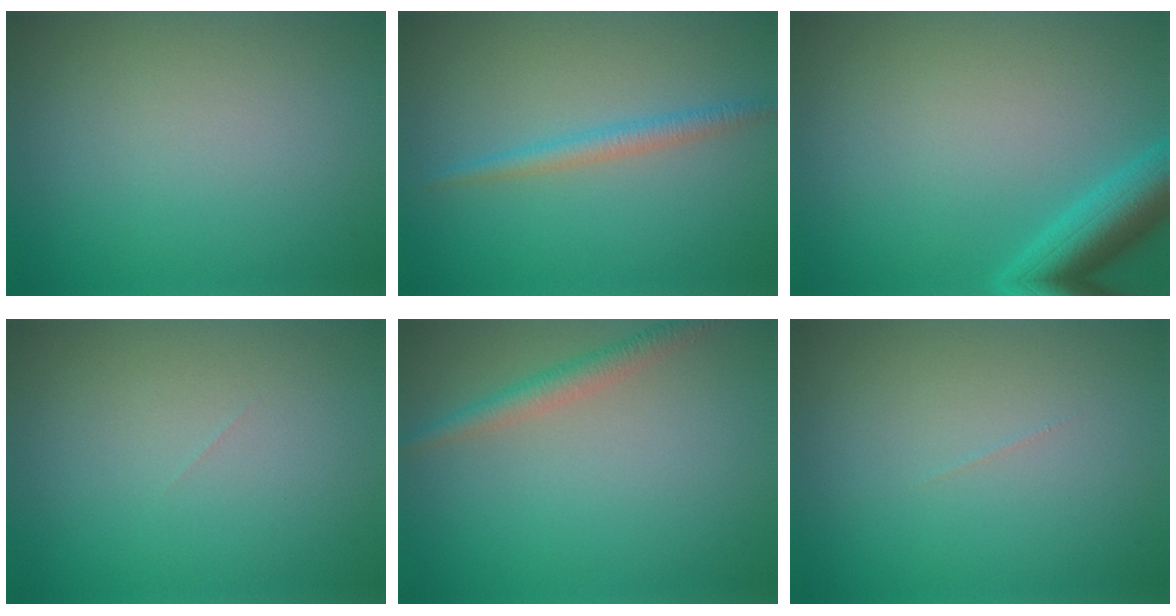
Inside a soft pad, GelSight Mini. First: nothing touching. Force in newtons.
{"total": 1.9, "press": 1.9, "slide": 0.0}
{"total": 4.9, "press": 4.9, "slide": 0.3}
{"total": 0.0}
{"total": 2.3, "press": 2.3, "slide": 0.1}
{"total": 0.0}